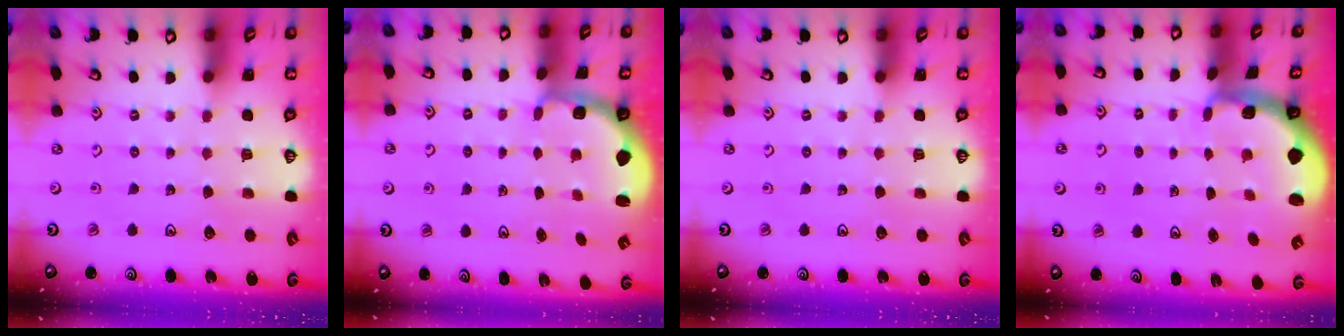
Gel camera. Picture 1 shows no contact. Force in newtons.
{"total": 2.3, "press": 1.3, "slide": 1.8}
{"total": 0.0}
{"total": 1.7, "press": 1.7, "slide": 0.4}